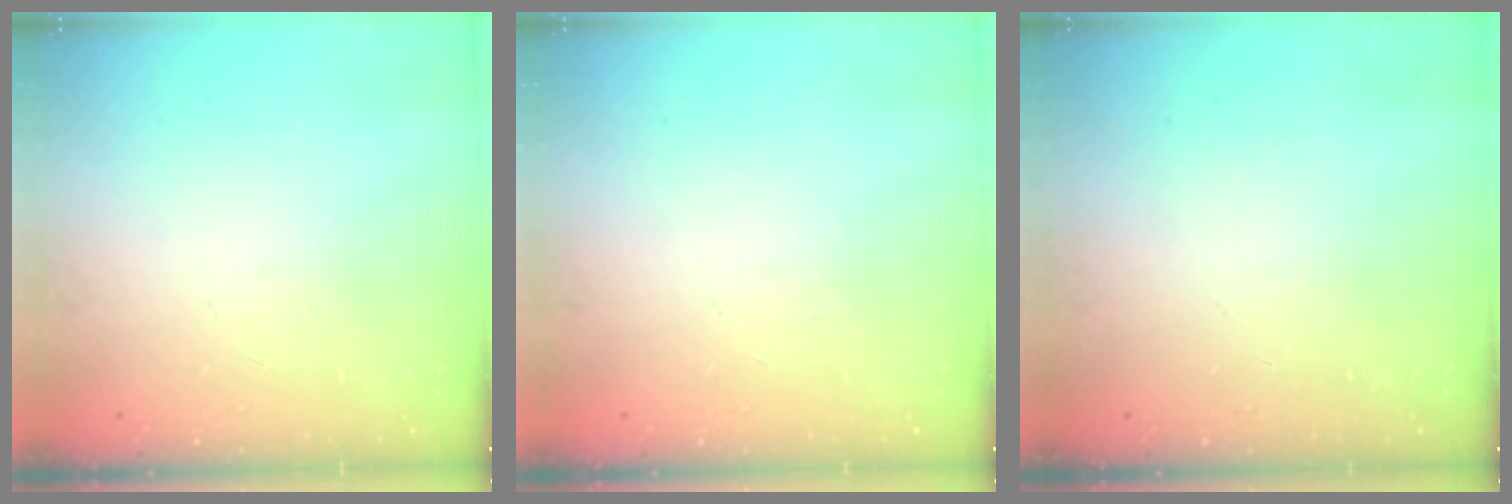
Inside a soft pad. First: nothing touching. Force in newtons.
{"total": 0.0}
{"total": 0.0}